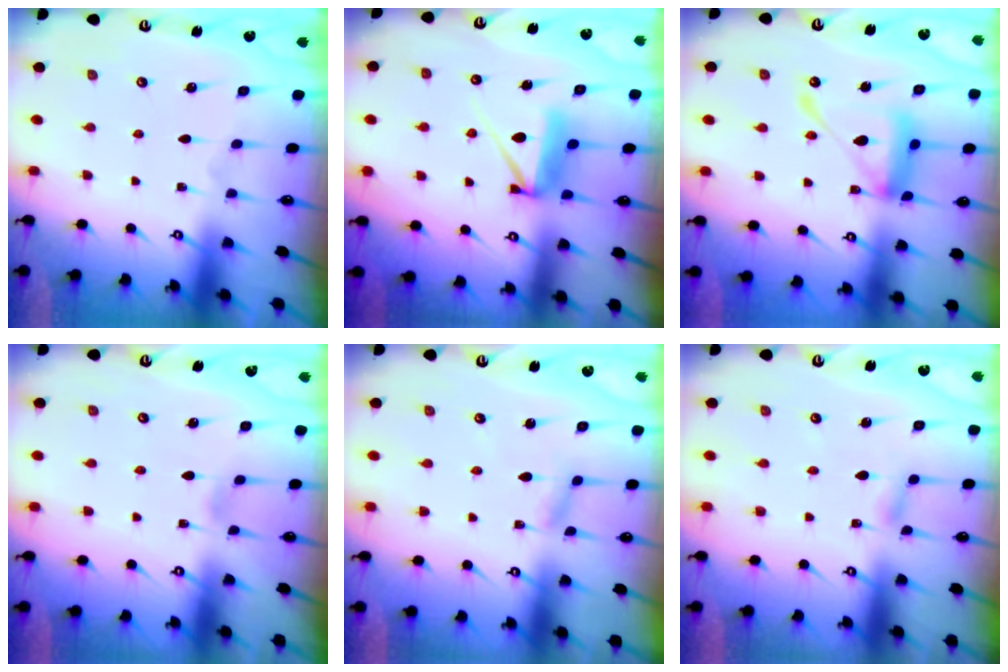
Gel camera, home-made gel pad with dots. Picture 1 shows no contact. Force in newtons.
{"total": 7.6, "press": 7.5, "slide": 0.8}
{"total": 14.4, "press": 14.4, "slide": 1.4}
{"total": 2.5, "press": 2.5, "slide": 0.2}
{"total": 2.4, "press": 2.4, "slide": 0.2}
{"total": 3.0, "press": 2.9, "slide": 0.4}